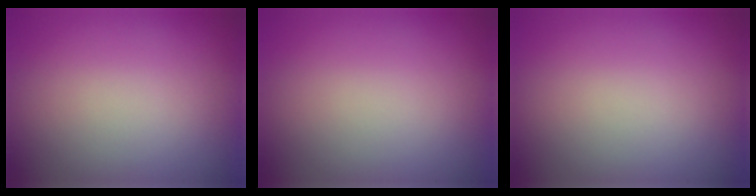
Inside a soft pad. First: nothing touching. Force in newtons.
{"total": 0.0}
{"total": 0.0}